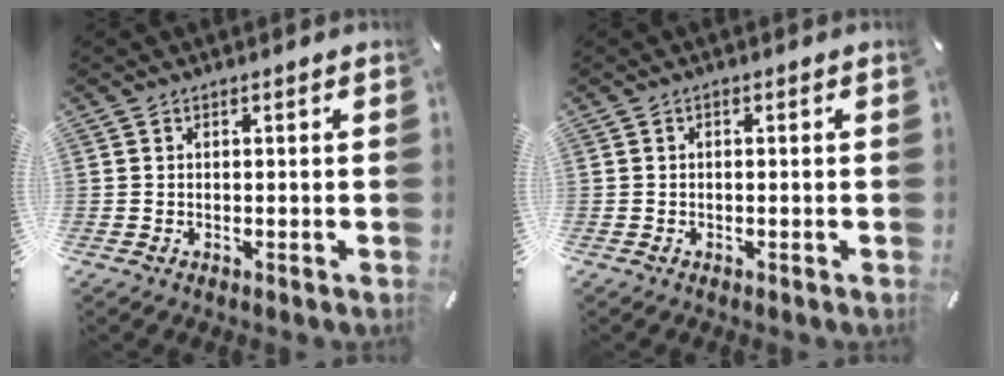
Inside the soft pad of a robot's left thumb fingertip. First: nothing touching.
{"total": 0.5, "force": [-0.1, 0.2, 0.5], "torque": [-0.009, 0.000, -0.003]}